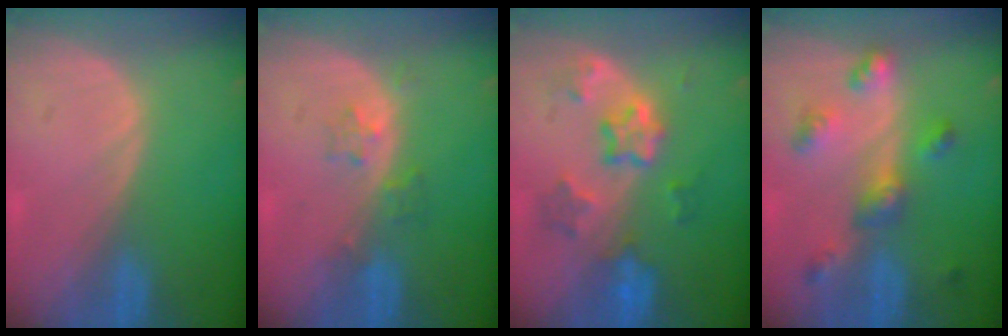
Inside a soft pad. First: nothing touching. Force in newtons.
{"total": 2.6, "press": 2.6, "slide": 0.2}
{"total": 7.0, "press": 6.4, "slide": 2.8}
{"total": 6.7, "press": 5.9, "slide": 3.3}